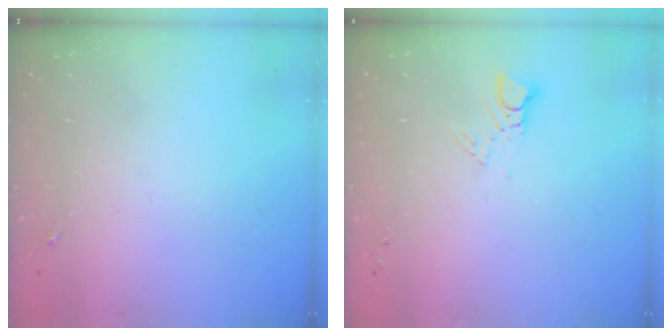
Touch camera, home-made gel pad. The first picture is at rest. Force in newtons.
{"total": 3.0, "press": 3.0, "slide": 0.3}